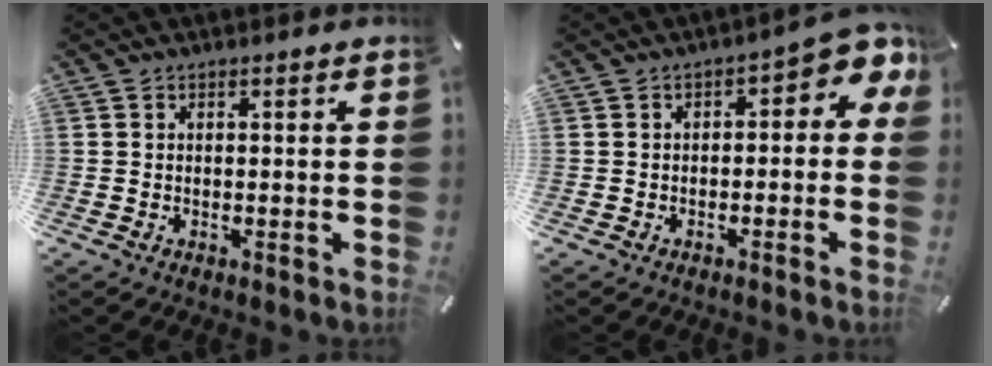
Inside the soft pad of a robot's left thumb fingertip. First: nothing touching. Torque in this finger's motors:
{"motor_torque": [0.28, 0.31, 0.35, 0.06, 0.01]}